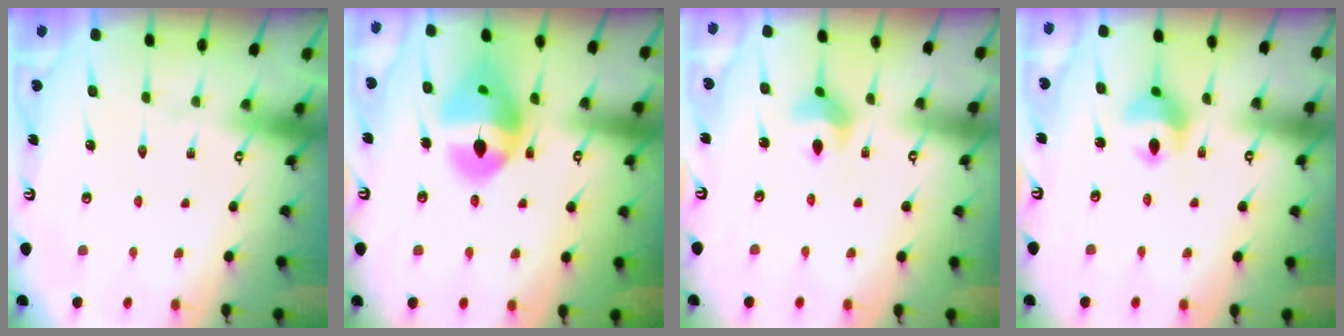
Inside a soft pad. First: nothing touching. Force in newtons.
{"total": 15.9, "press": 15.7, "slide": 2.1}
{"total": 6.1, "press": 6.1, "slide": 0.5}
{"total": 10.5, "press": 10.1, "slide": 2.7}